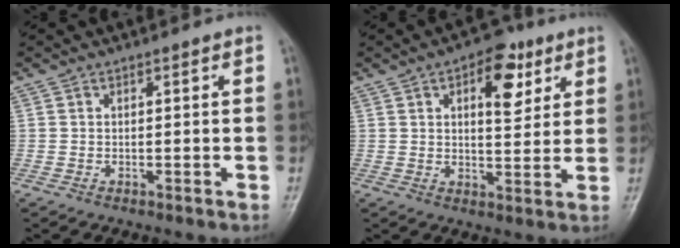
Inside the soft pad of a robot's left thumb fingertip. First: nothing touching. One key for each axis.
{"total": 9.4, "fx": 4.1, "fy": 4.8, "fz": 6.9, "tx": -0.065, "ty": -0.013, "tz": 0.051}